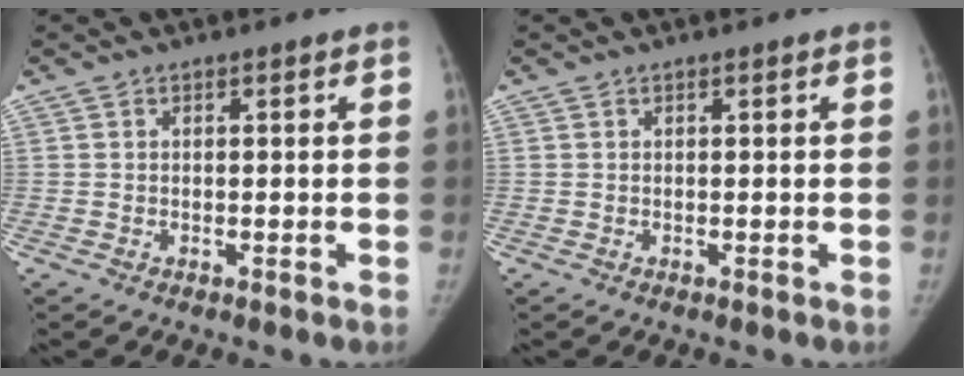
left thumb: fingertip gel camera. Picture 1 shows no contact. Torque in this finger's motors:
{"motor_torque": [-0.11, 0.15, 0.12, 0.05, -0.02]}